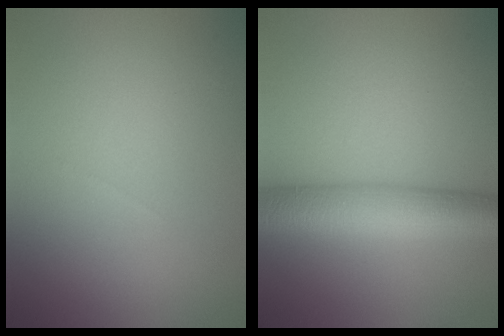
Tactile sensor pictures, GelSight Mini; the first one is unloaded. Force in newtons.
{"total": 6.6, "press": 6.6, "slide": 0.0}